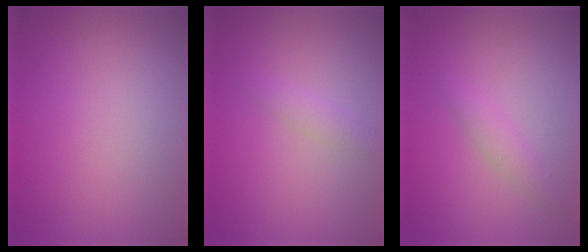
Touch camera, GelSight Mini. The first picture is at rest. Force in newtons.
{"total": 1.2, "press": 1.2, "slide": 0.0}
{"total": 1.4, "press": 1.4, "slide": 0.1}